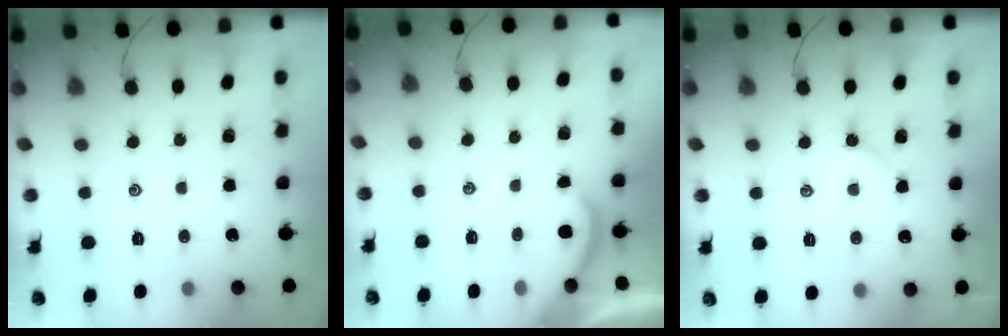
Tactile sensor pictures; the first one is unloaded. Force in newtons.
{"total": 2.0, "press": 2.0, "slide": 0.1}
{"total": 3.0, "press": 3.0, "slide": 0.4}